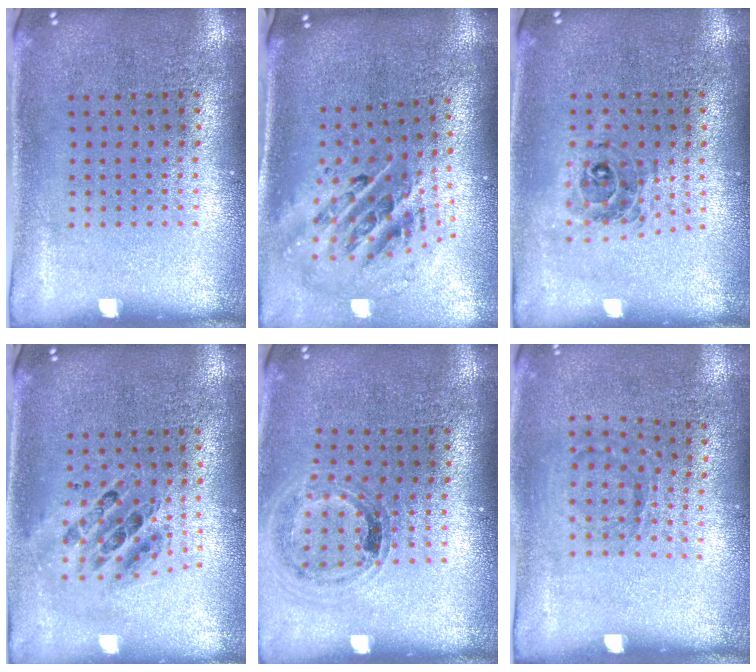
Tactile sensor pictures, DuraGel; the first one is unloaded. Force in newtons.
{"total": 2.3, "press": 1.6, "slide": 1.7}
{"total": 0.7, "press": 0.7, "slide": 0.1}
{"total": 0.7, "press": 0.7, "slide": 0.0}
{"total": 1.0, "press": 1.0, "slide": 0.1}
{"total": 1.0, "press": 0.7, "slide": 0.7}